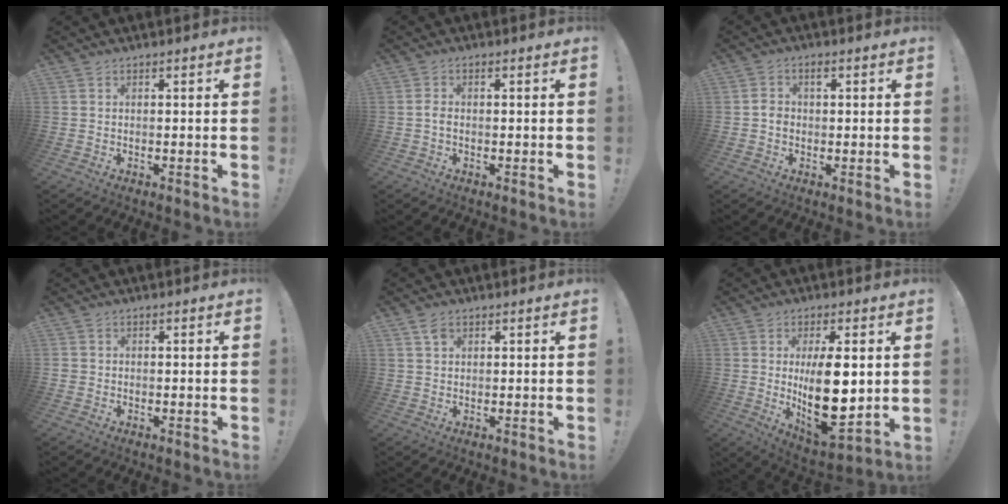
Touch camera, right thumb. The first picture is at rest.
{"total": 1.6, "force": [-0.3, 0.6, 1.4], "torque": [-0.025, 0.005, -0.005]}
{"total": 2.4, "force": [-0.1, 1.9, 1.5], "torque": [-0.014, 0.001, -0.006]}
{"total": 1.0, "force": [-0.5, 0.8, 0.4], "torque": [-0.007, 0.004, -0.009]}
{"total": 2.0, "force": [1.3, 1.2, 0.9], "torque": [-0.005, -0.006, 0.021]}
{"total": 17.5, "force": [1.2, 7.7, 15.7], "torque": [-0.260, -0.029, 0.025]}